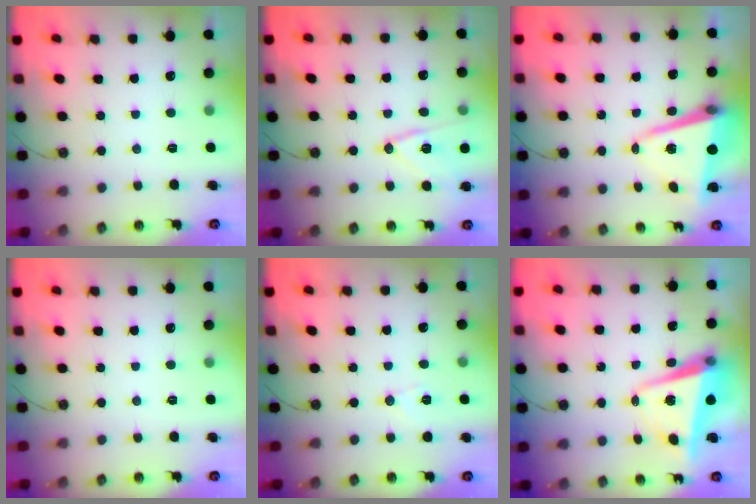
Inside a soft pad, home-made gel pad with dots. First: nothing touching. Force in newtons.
{"total": 11.6, "press": 11.4, "slide": 1.6}
{"total": 9.8, "press": 9.7, "slide": 1.4}
{"total": 0.0}
{"total": 5.9, "press": 5.8, "slide": 1.1}
{"total": 7.4, "press": 7.2, "slide": 1.3}